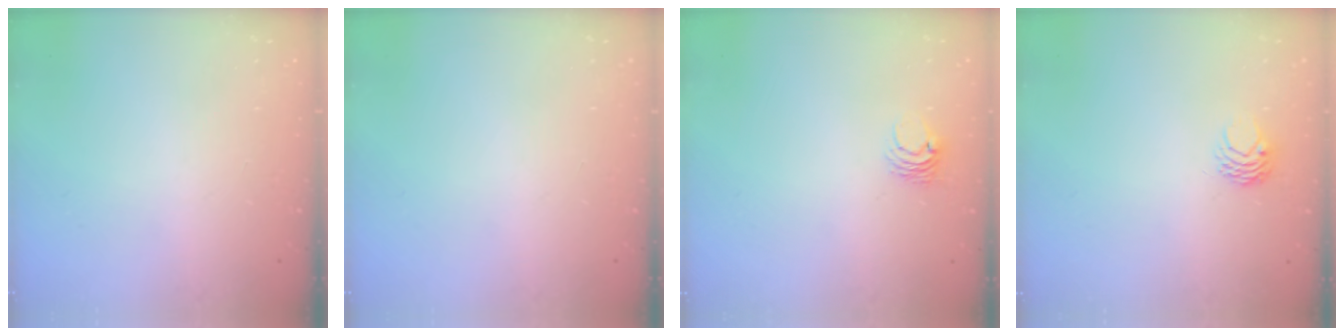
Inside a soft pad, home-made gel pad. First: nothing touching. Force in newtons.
{"total": 0.0}
{"total": 3.8, "press": 3.8, "slide": 0.5}
{"total": 3.5, "press": 3.4, "slide": 0.4}